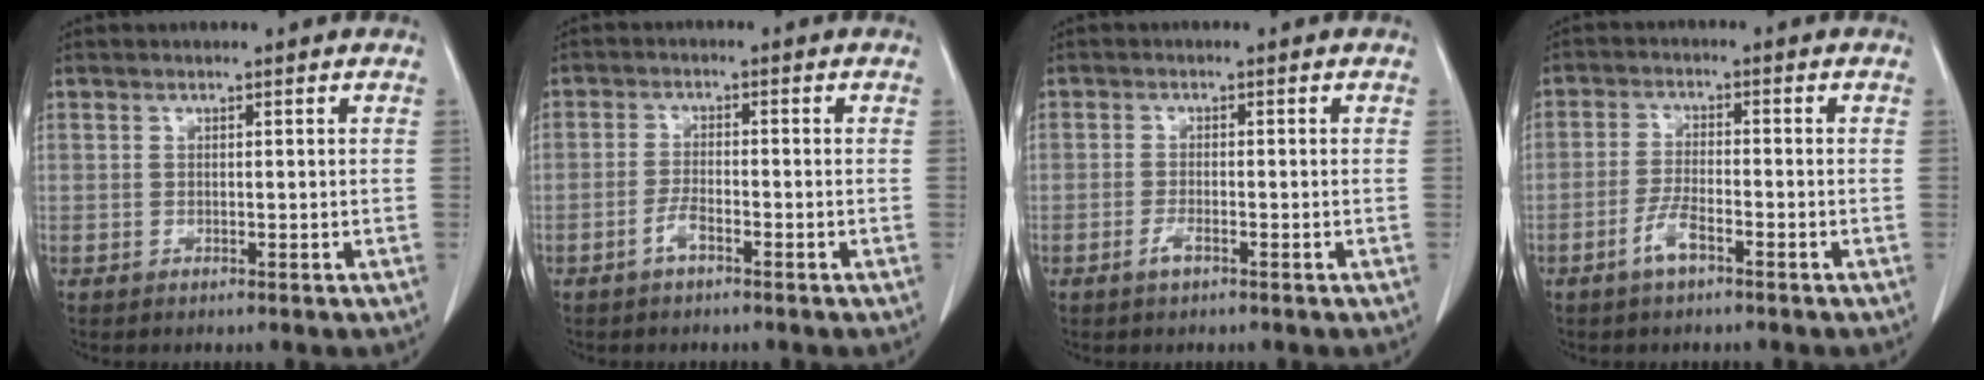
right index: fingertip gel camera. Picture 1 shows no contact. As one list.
[{"total": 2.4, "force": [-1.5, 0.5, 1.8], "torque": [-0.034, 0.003, -0.032]}, {"total": 1.7, "force": [-1.0, 0.3, 1.3], "torque": [-0.026, 0.000, -0.020]}, {"total": 3.8, "force": [-2.3, 0.8, 2.9], "torque": [-0.059, 0.001, -0.048]}]